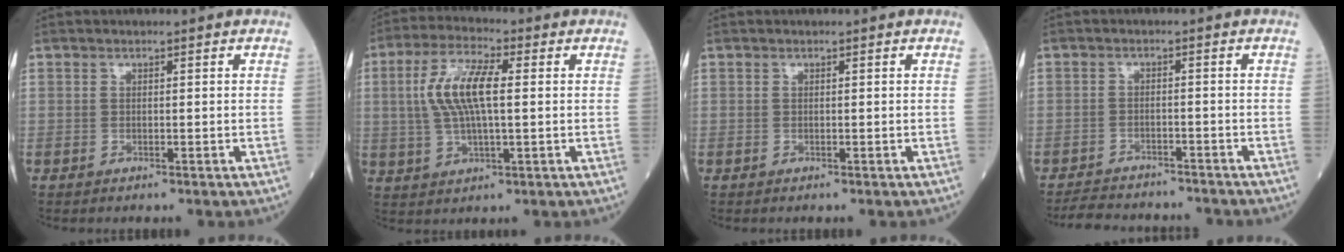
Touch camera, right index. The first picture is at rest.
{"total": 9.7, "force": [1.3, 2.7, 9.2], "torque": [-0.196, 0.013, 0.026]}
{"total": 0.0}
{"total": 8.5, "force": [-8.0, 2.2, 1.9], "torque": [-0.028, 0.002, -0.114]}